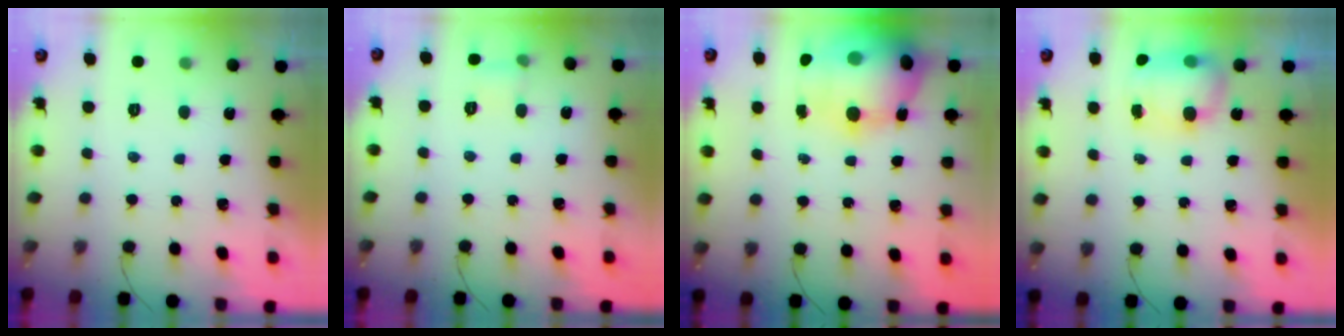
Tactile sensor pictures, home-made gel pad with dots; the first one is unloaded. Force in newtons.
{"total": 3.7, "press": 3.5, "slide": 1.1}
{"total": 22.4, "press": 22.0, "slide": 4.0}
{"total": 7.3, "press": 7.2, "slide": 1.0}